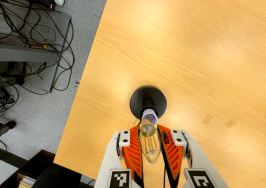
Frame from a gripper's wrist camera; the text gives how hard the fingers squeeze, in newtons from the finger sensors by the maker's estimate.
{"total": 21.7, "left": 23.5, "right": 19.9}